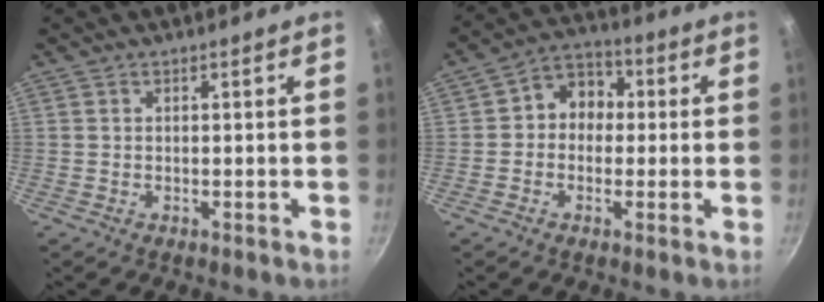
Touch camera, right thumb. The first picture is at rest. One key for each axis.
{"total": 7.4, "fx": 0.2, "fy": 6.3, "fz": 3.8, "tx": -0.015, "ty": 0.020, "tz": -0.017}